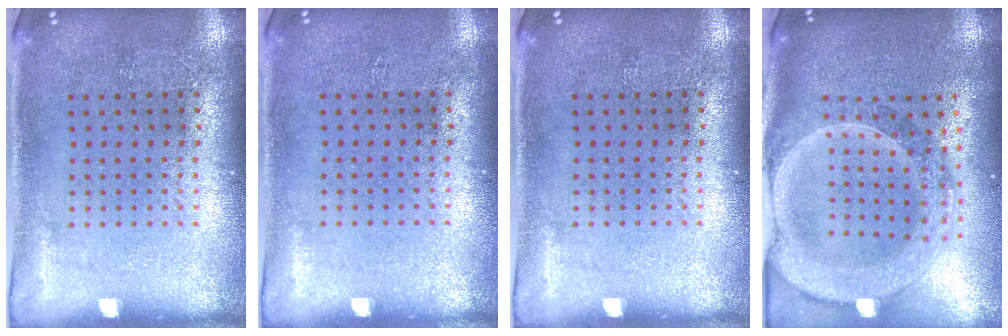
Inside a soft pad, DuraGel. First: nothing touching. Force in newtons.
{"total": 0.0}
{"total": 0.0}
{"total": 2.8, "press": 2.4, "slide": 1.4}